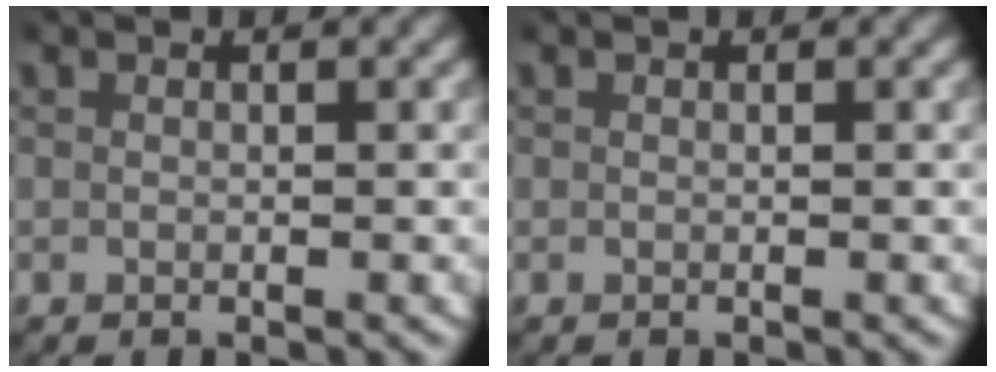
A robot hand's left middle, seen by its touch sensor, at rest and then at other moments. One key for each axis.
{"total": 0.0}